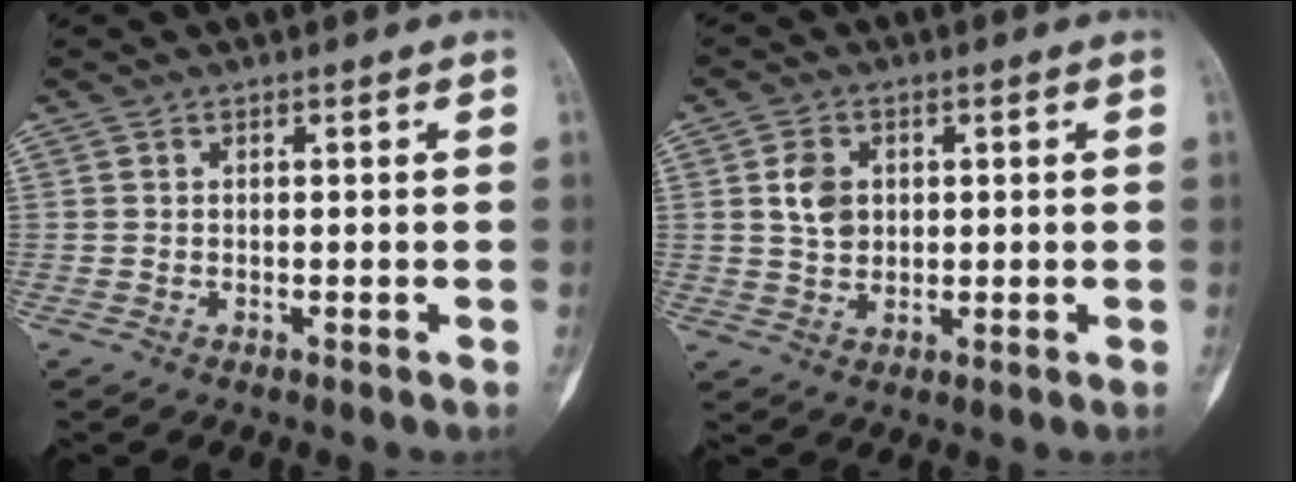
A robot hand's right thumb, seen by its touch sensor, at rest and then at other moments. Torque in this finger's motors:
{"motor_torque": [-0.70, 0.20, 0.51, -0.02, -0.04]}